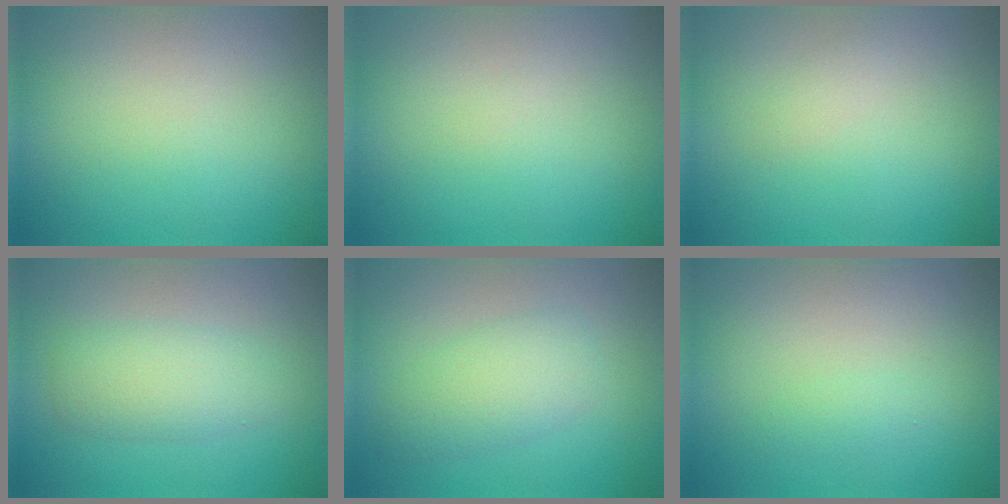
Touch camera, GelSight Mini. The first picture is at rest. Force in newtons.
{"total": 0.0}
{"total": 0.6, "press": 0.6, "slide": 0.1}
{"total": 2.3, "press": 2.3, "slide": 0.2}
{"total": 3.7, "press": 3.7, "slide": 0.2}
{"total": 0.7, "press": 0.7, "slide": 0.0}